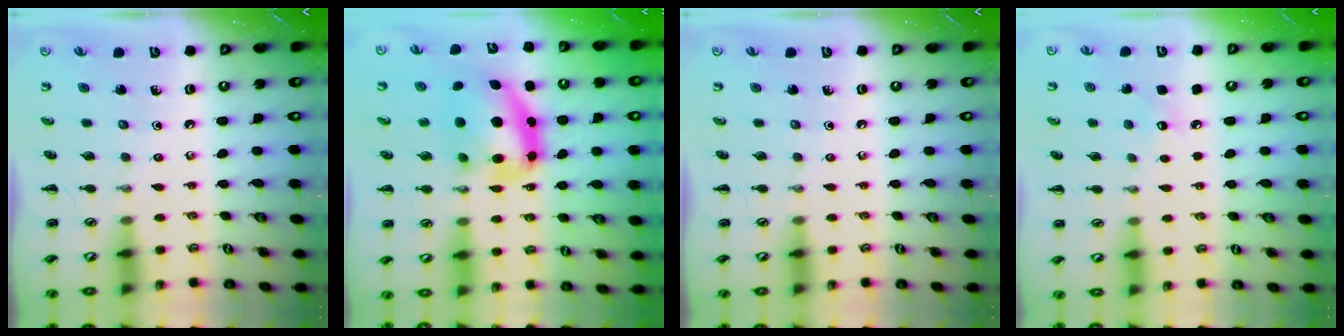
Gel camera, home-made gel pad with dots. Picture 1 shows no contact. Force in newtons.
{"total": 10.5, "press": 10.2, "slide": 2.6}
{"total": 0.0}
{"total": 5.1, "press": 4.9, "slide": 1.3}